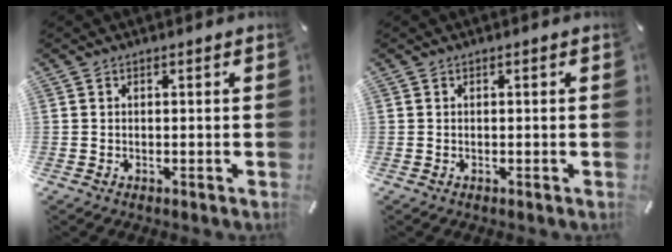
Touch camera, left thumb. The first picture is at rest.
{"total": 0.0}